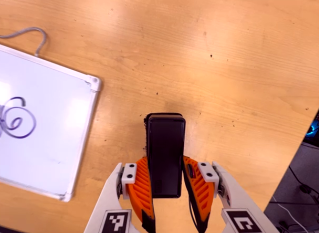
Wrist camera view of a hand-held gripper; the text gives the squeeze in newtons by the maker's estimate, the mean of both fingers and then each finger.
{"total": 4.5, "left": 3.0, "right": 5.9}